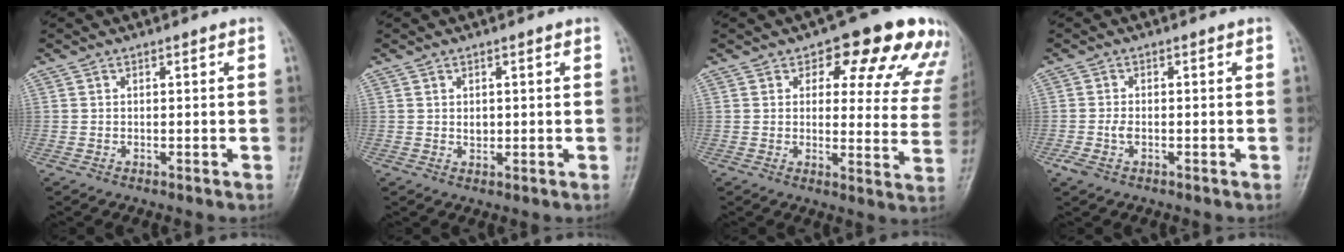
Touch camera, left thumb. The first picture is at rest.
{"total": 1.4, "force": [0.1, 1.1, 0.8], "torque": [-0.006, 0.000, 0.003]}
{"total": 16.6, "force": [10.0, 7.8, 10.8], "torque": [-0.071, -0.033, 0.102]}
{"total": 2.7, "force": [-1.1, 1.4, 2.0], "torque": [-0.057, 0.007, -0.024]}